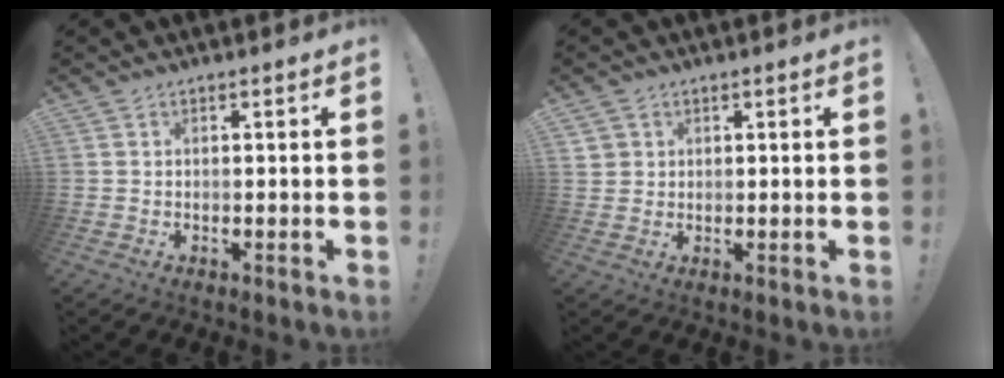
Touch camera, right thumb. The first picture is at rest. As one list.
[{"total": 2.4, "force": [1.4, 1.9, 0.5], "torque": [-0.009, -0.004, 0.026]}]